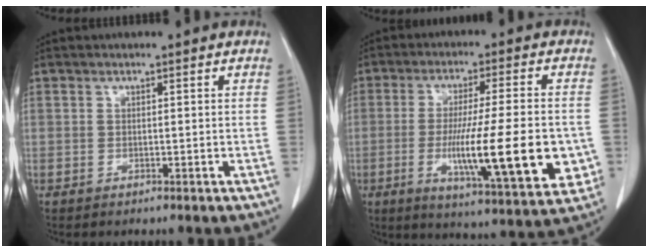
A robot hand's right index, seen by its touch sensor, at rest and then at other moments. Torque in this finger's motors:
{"motor_torque": [1.53, -0.61, 0.59, 0.13]}